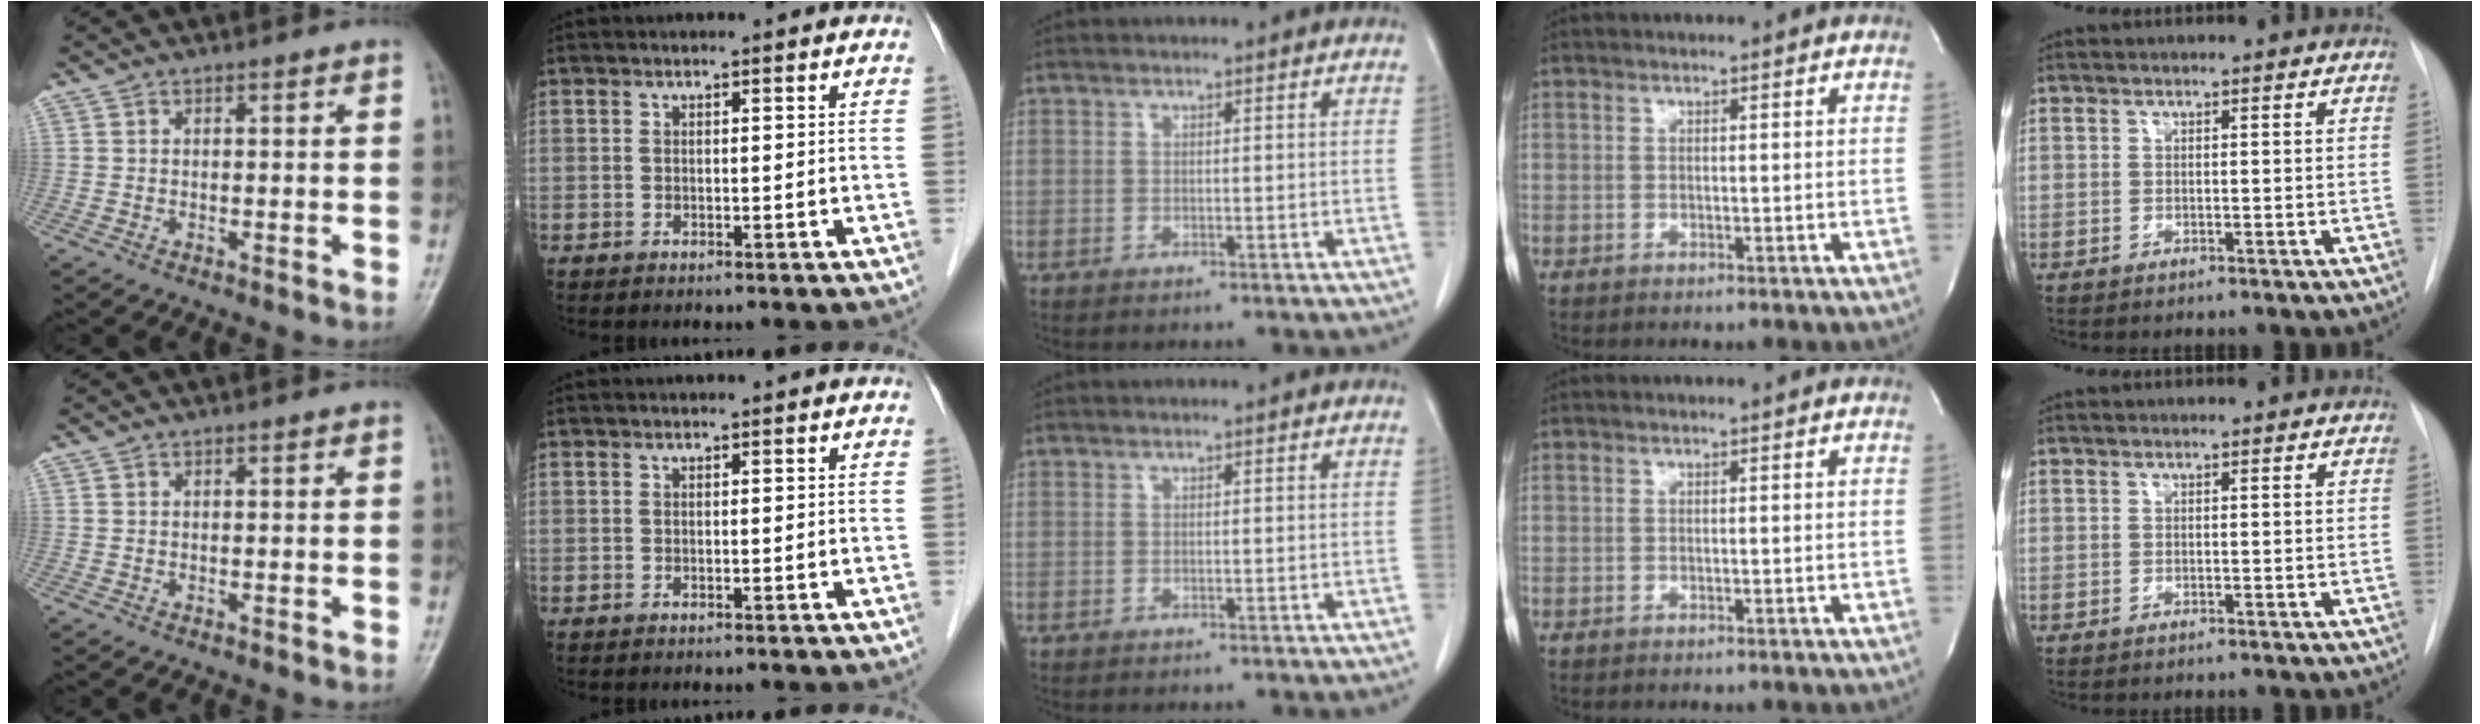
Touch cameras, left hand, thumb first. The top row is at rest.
{}